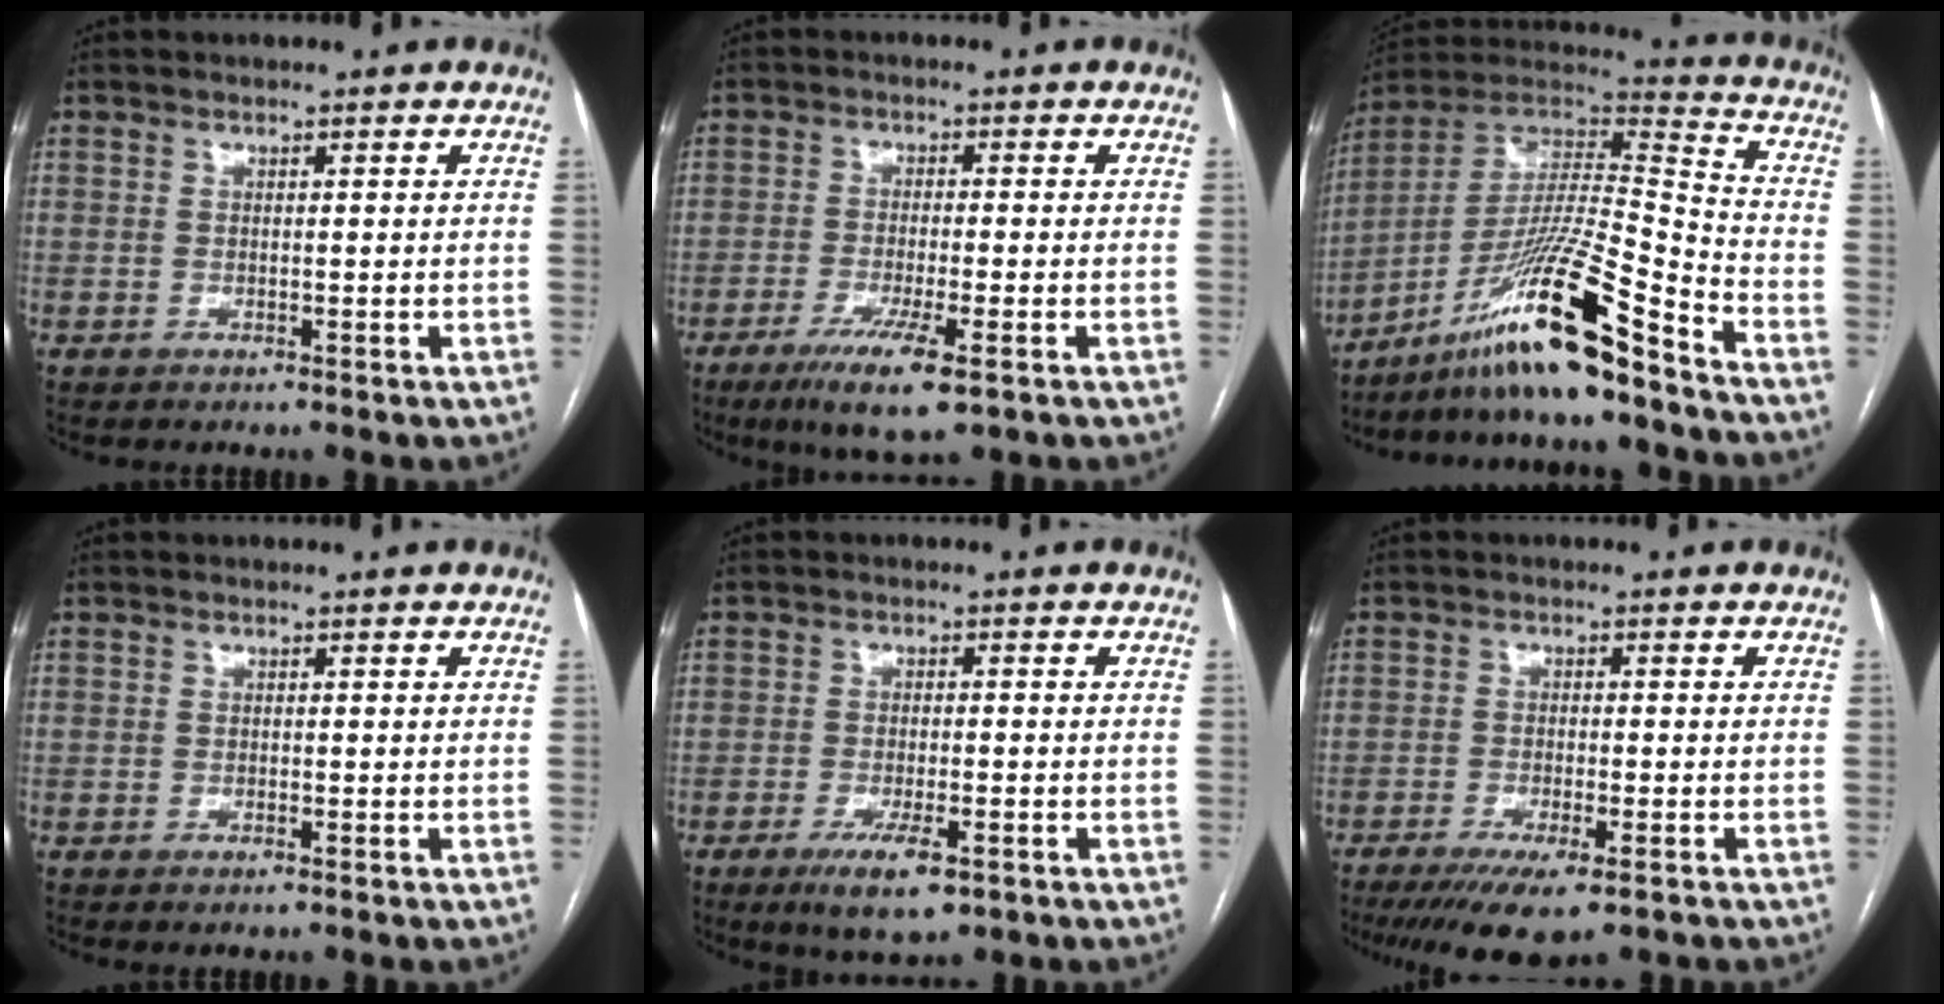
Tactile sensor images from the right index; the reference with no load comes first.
{"total": 7.8, "force": [-4.3, 0.8, 6.5], "torque": [-0.120, -0.021, -0.070]}
{"total": 18.3, "force": [-12.8, -0.4, 13.0], "torque": [-0.254, 0.000, -0.231]}
{"total": 0.7, "force": [-0.6, 0.1, 0.4], "torque": [-0.008, -0.001, -0.007]}
{"total": 6.4, "force": [-3.6, 1.7, 5.0], "torque": [-0.090, -0.011, -0.053]}
{"total": 9.3, "force": [-6.5, 1.8, 6.4], "torque": [-0.098, -0.019, -0.099]}